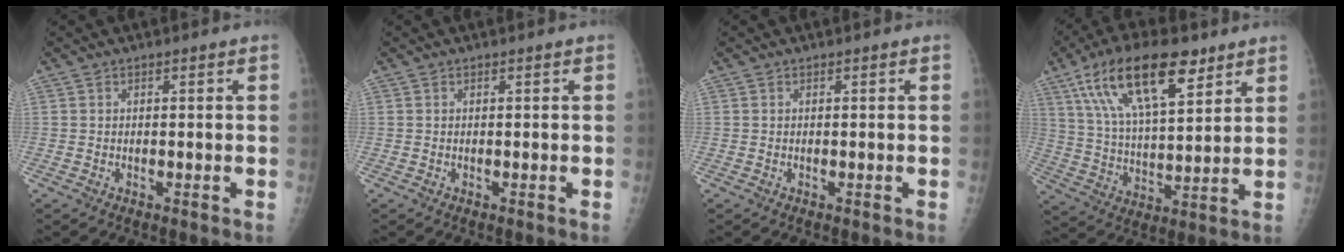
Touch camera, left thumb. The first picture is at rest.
{"total": 0.0}
{"total": 0.0}
{"total": 19.2, "force": [10.5, 7.6, 14.1], "torque": [-0.228, -0.024, 0.193]}